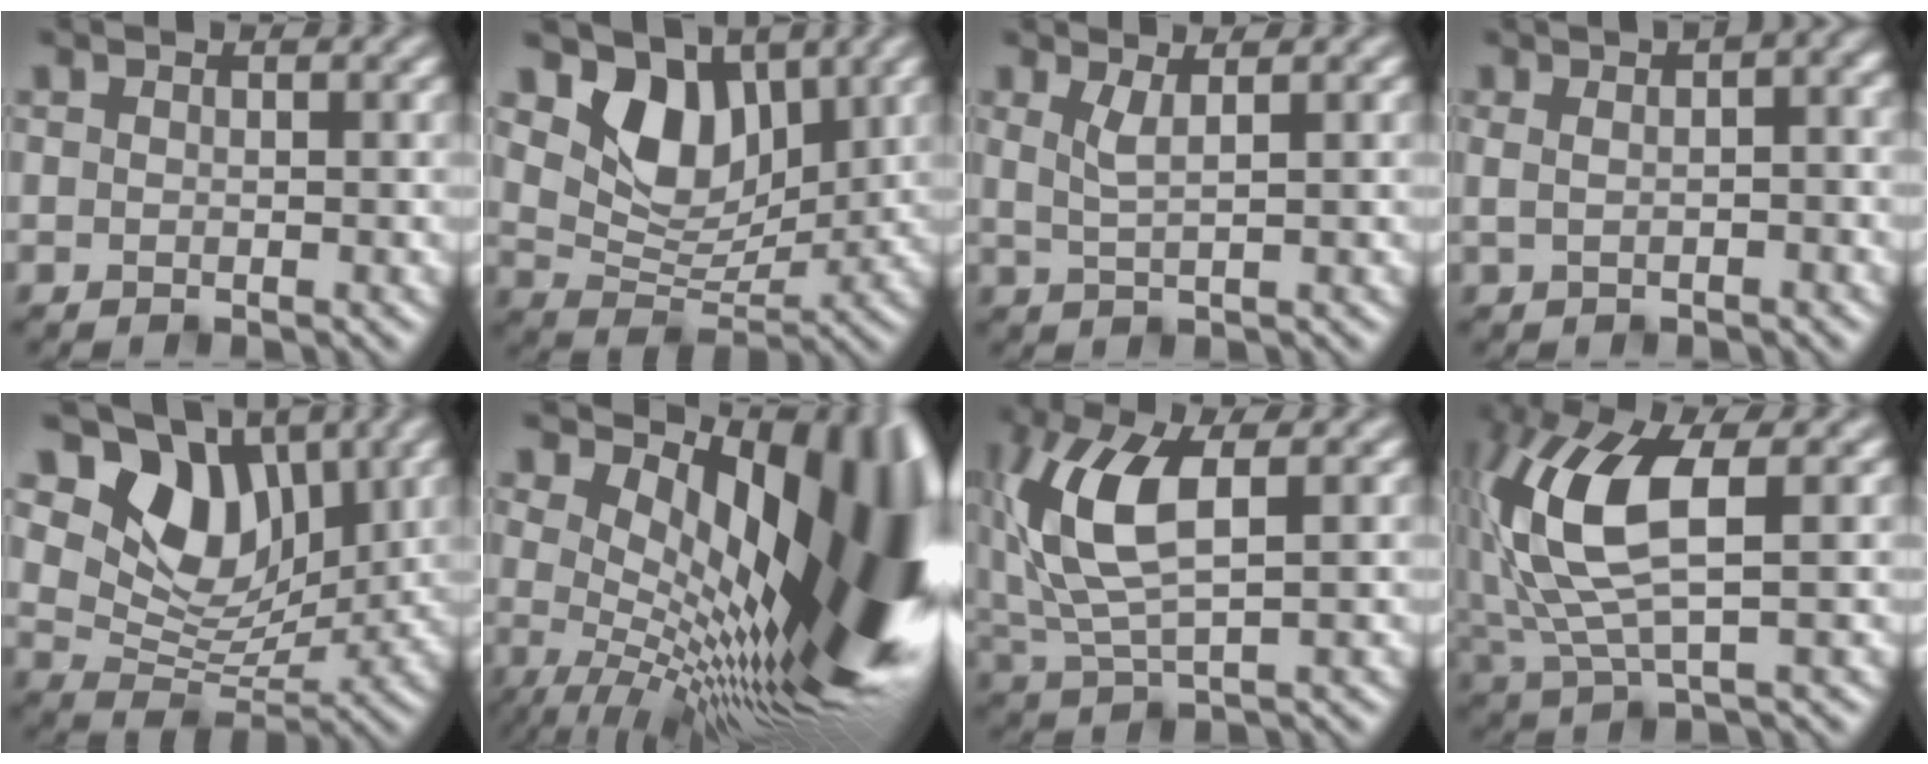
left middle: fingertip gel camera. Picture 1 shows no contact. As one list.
[{"total": 6.6, "force": [3.1, 4.3, 4.0], "torque": [-0.073, -0.012, 0.052]}, {"total": 1.7, "force": [0.8, 0.4, 1.4], "torque": [-0.028, -0.003, 0.016]}, {"total": 9.8, "force": [3.6, 4.3, 8.0], "torque": [-0.085, 0.042, 0.028]}, {"total": 8.4, "force": [3.8, 5.6, 4.9], "torque": [-0.085, -0.010, 0.066]}, {"total": 19.1, "force": [4.4, 8.3, 16.6], "torque": [-0.205, 0.015, 0.080]}, {"total": 7.9, "force": [1.8, 3.5, 6.8], "torque": [-0.160, 0.007, 0.031]}, {"total": 9.1, "force": [1.5, 3.7, 8.1], "torque": [-0.192, 0.007, 0.025]}]